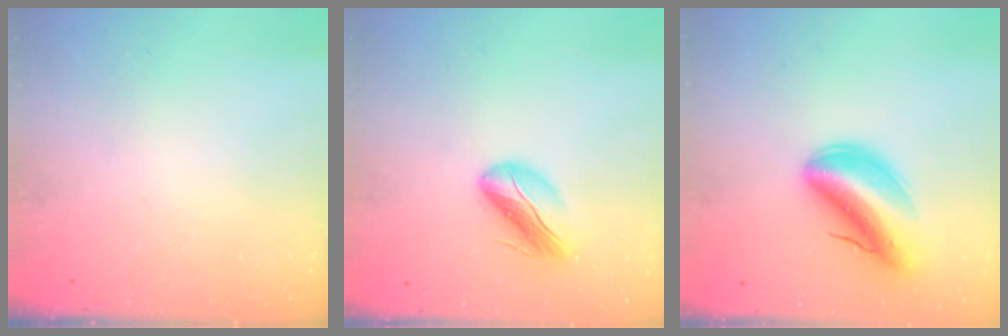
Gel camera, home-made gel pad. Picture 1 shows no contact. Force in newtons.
{"total": 9.7, "press": 9.4, "slide": 2.4}
{"total": 10.5, "press": 9.9, "slide": 3.4}